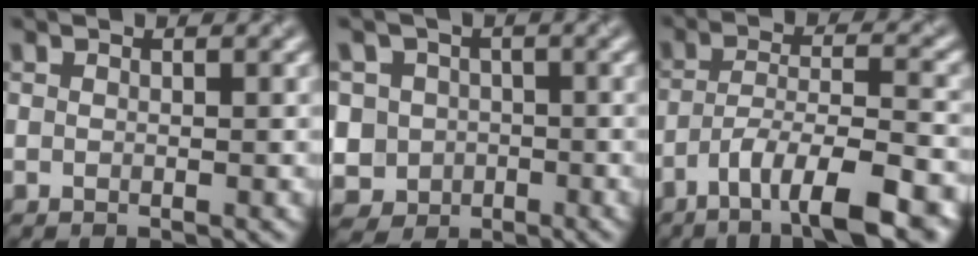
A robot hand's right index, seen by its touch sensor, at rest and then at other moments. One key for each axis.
{"total": 6.8, "fx": -1.5, "fy": 6.5, "fz": 1.5, "tx": -0.033, "ty": 0.014, "tz": -0.057}
{"total": 9.7, "fx": -6.1, "fy": 2.3, "fz": 7.2, "tx": -0.119, "ty": 0.001, "tz": -0.103}